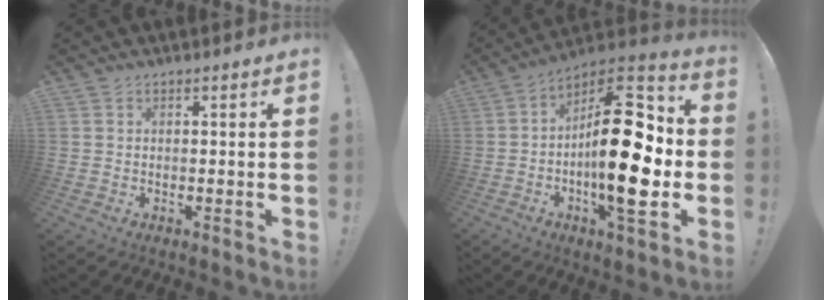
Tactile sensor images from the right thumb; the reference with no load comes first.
{"total": 24.0, "force": [-2.9, 9.2, 22.0], "torque": [-0.345, 0.011, -0.048]}